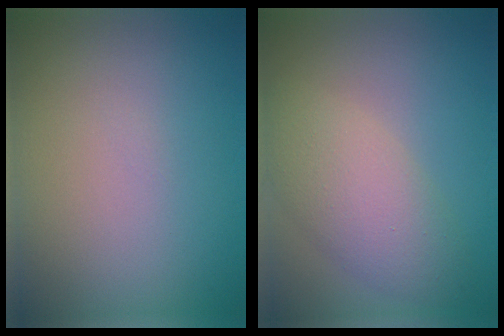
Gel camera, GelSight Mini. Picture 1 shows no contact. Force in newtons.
{"total": 4.9, "press": 4.9, "slide": 0.4}